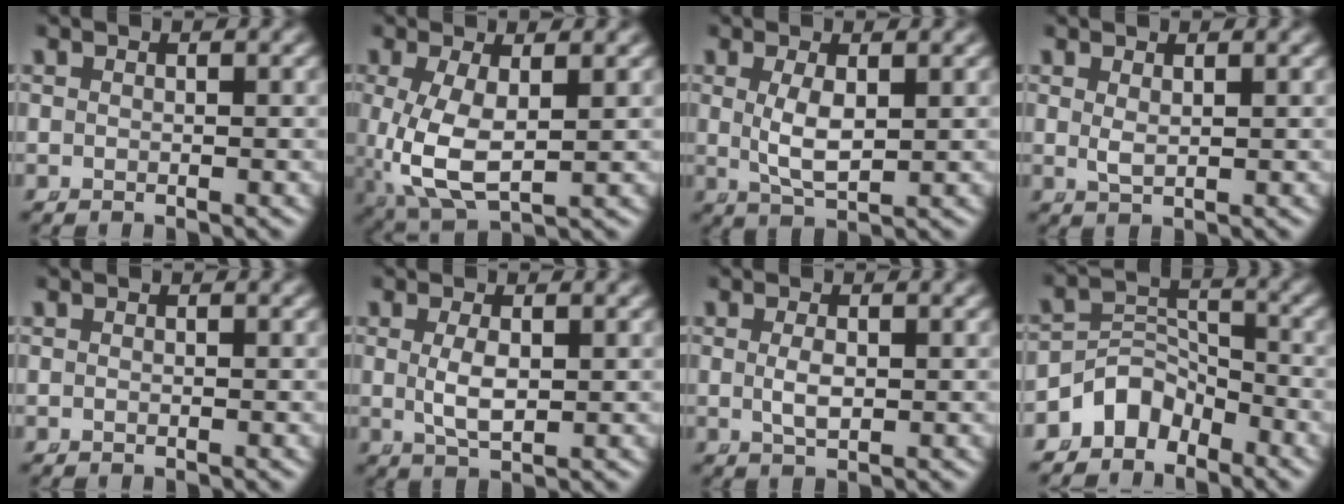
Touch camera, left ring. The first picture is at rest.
{"total": 7.0, "force": [-0.3, 3.9, 5.8], "torque": [-0.143, -0.034, 0.023]}
{"total": 3.3, "force": [0.2, 1.1, 3.1], "torque": [-0.064, -0.015, 0.017]}
{"total": 1.1, "force": [0.5, 0.1, 1.0], "torque": [-0.027, -0.014, 0.023]}
{"total": 0.0}
{"total": 2.7, "force": [0.1, 0.9, 2.6], "torque": [-0.056, -0.012, 0.012]}
{"total": 1.8, "force": [-0.1, 0.7, 1.7], "torque": [-0.037, -0.011, 0.007]}
{"total": 6.1, "force": [-3.4, 4.5, 2.4], "torque": [-0.043, -0.013, -0.063]}